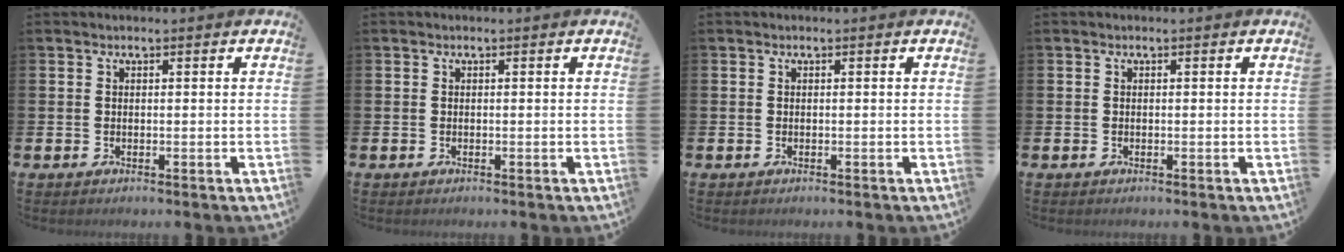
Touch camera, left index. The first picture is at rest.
{"total": 0.0}
{"total": 0.0}
{"total": 0.0}